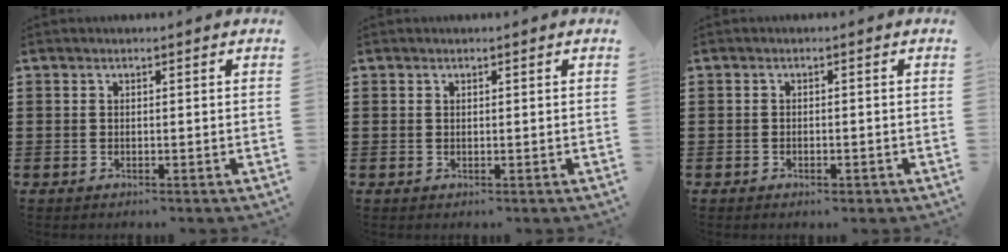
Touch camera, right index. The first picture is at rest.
{"total": 0.0}
{"total": 0.9, "force": [-0.7, 0.4, 0.4], "torque": [-0.011, -0.002, -0.014]}